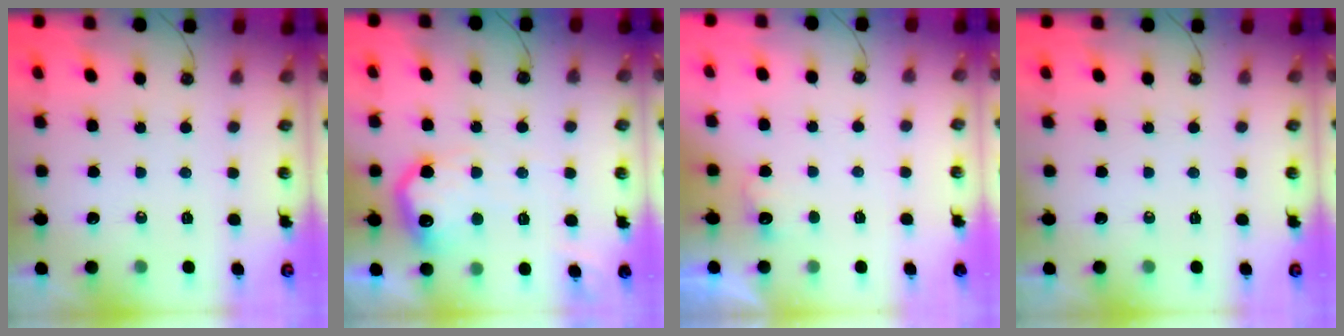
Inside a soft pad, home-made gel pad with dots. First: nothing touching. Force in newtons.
{"total": 14.3, "press": 14.2, "slide": 0.8}
{"total": 5.2, "press": 5.1, "slide": 0.8}
{"total": 0.0}